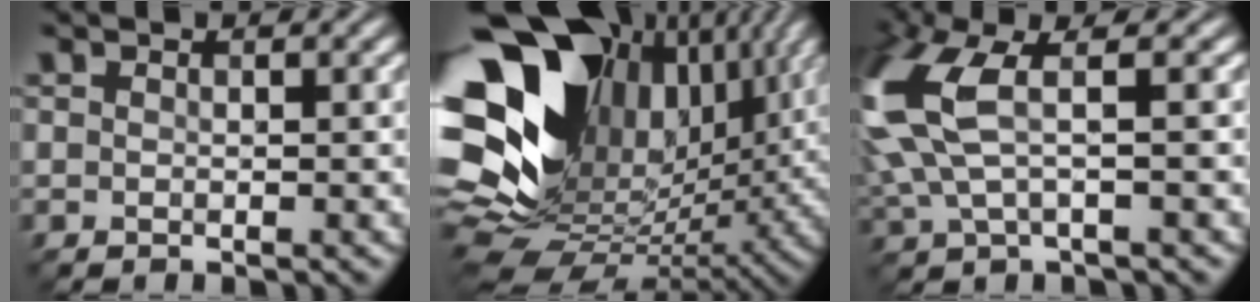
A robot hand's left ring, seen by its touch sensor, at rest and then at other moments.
{"total": 18.7, "force": [5.6, 13.2, 12.0], "torque": [-0.247, 0.019, 0.124]}
{"total": 7.0, "force": [1.1, 2.9, 6.2], "torque": [-0.173, 0.009, 0.022]}